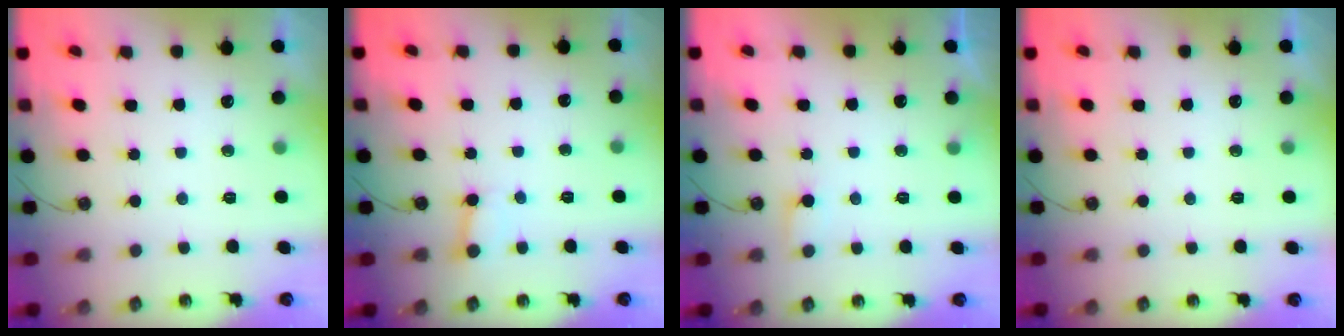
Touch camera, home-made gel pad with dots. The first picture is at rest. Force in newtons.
{"total": 2.4, "press": 2.4, "slide": 0.0}
{"total": 5.0, "press": 5.0, "slide": 0.4}
{"total": 0.0}